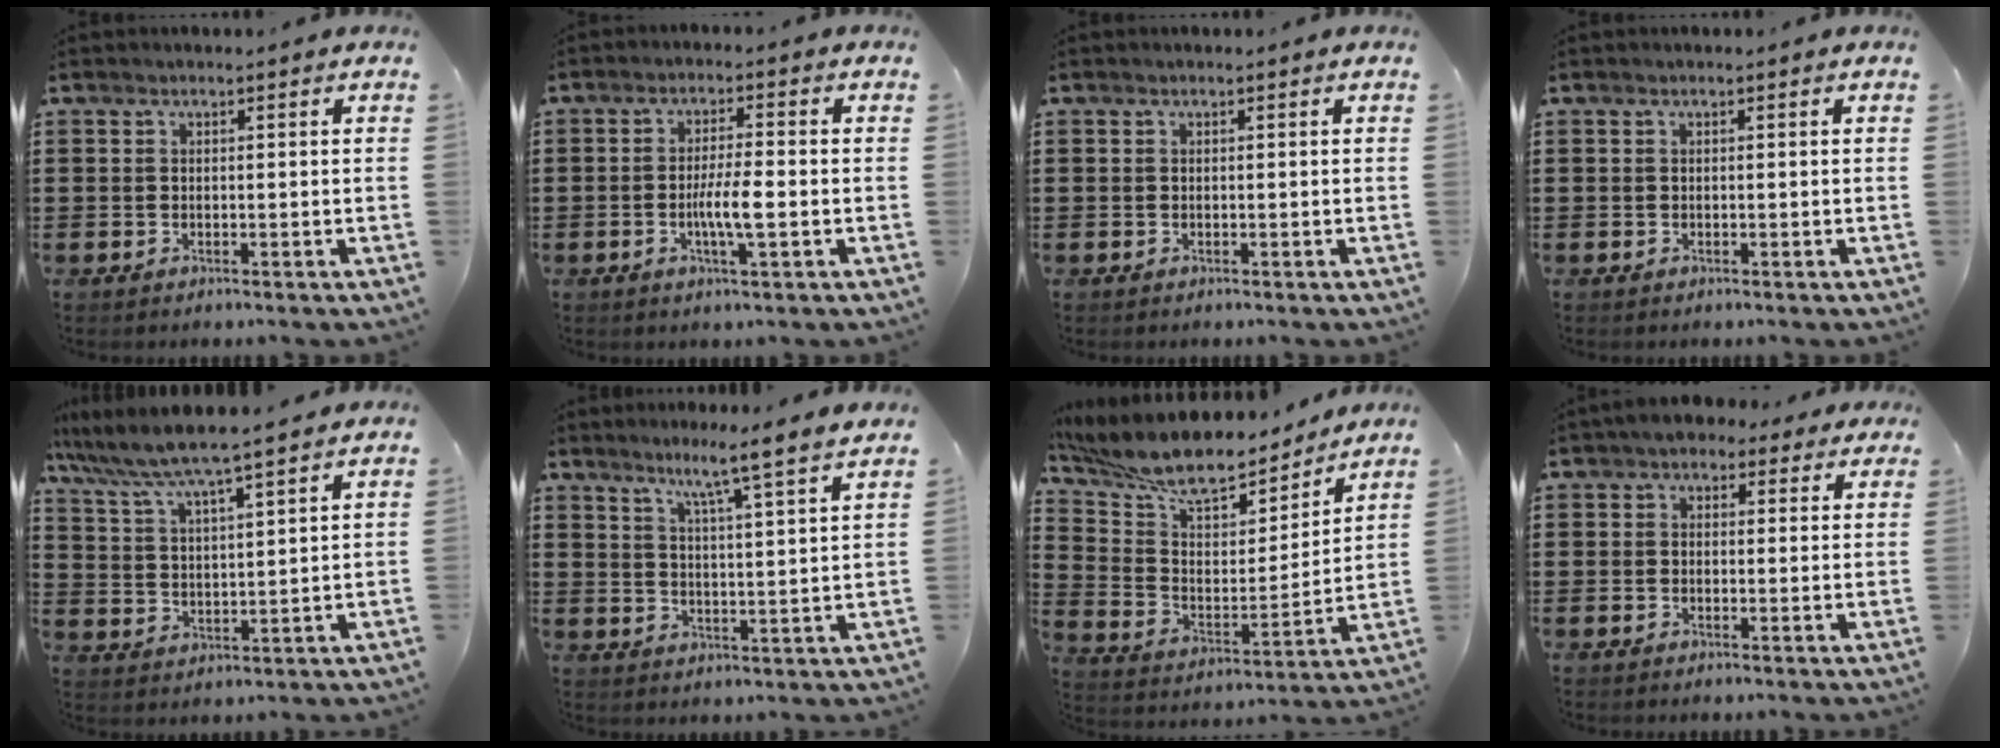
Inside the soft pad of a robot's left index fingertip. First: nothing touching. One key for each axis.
{"total": 5.2, "fx": -1.1, "fy": 0.8, "fz": 5.0, "tx": -0.100, "ty": -0.003, "tz": -0.025}
{"total": 0.0}
{"total": 0.0}
{"total": 5.7, "fx": 5.2, "fy": -0.2, "fz": 2.4, "tx": -0.071, "ty": -0.034, "tz": 0.084}
{"total": 5.8, "fx": 4.8, "fy": -1.6, "fz": 2.8, "tx": -0.064, "ty": -0.036, "tz": 0.074}
{"total": 10.3, "fx": 8.9, "fy": 3.0, "fz": 4.2, "tx": -0.116, "ty": -0.057, "tz": 0.154}
{"total": 3.2, "fx": 2.1, "fy": 2.1, "fz": 1.1, "tx": -0.023, "ty": 0.008, "tz": 0.036}